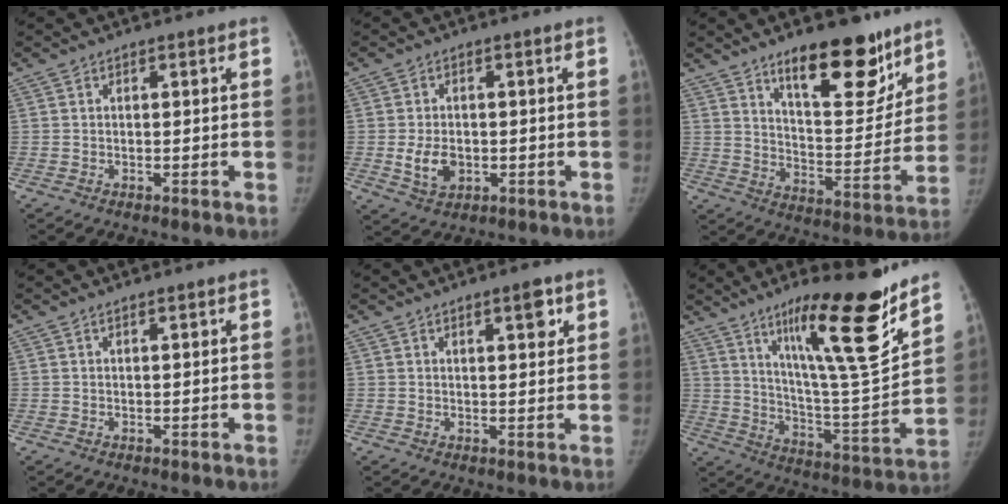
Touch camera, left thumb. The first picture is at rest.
{"total": 5.4, "force": [-1.1, 3.9, 3.6], "torque": [-0.056, -0.001, -0.013]}
{"total": 17.2, "force": [11.7, 6.6, 10.7], "torque": [-0.097, -0.087, 0.183]}
{"total": 0.0}
{"total": 3.6, "force": [2.0, 1.1, 2.7], "torque": [-0.027, -0.011, 0.029]}
{"total": 22.7, "force": [14.6, 3.1, 17.1], "torque": [-0.236, -0.086, 0.241]}